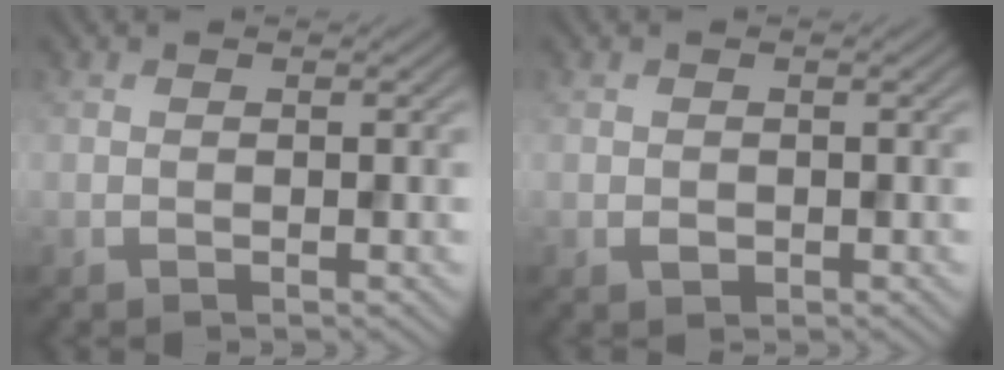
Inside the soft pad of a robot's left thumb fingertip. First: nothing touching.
{"total": 0.7, "force": [-0.3, 0.6, 0.2], "torque": [-0.009, -0.003, -0.002]}